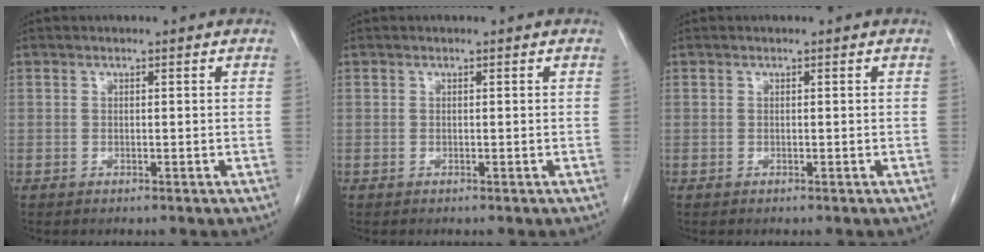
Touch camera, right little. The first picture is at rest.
{"total": 0.0}
{"total": 0.0}